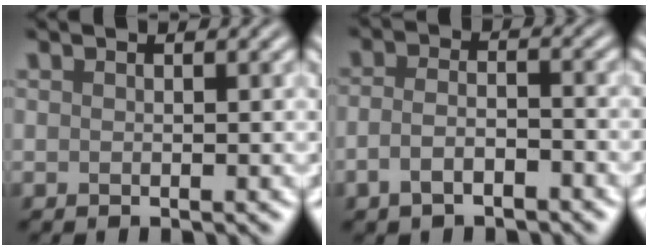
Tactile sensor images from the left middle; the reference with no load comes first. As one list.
[{"total": 3.0, "force": [-1.6, 1.4, 2.2], "torque": [-0.044, 0.002, -0.034]}]